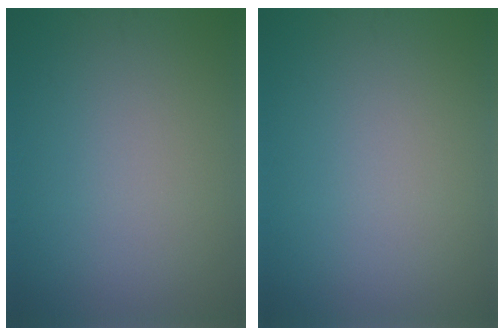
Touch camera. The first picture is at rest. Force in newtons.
{"total": 0.0}